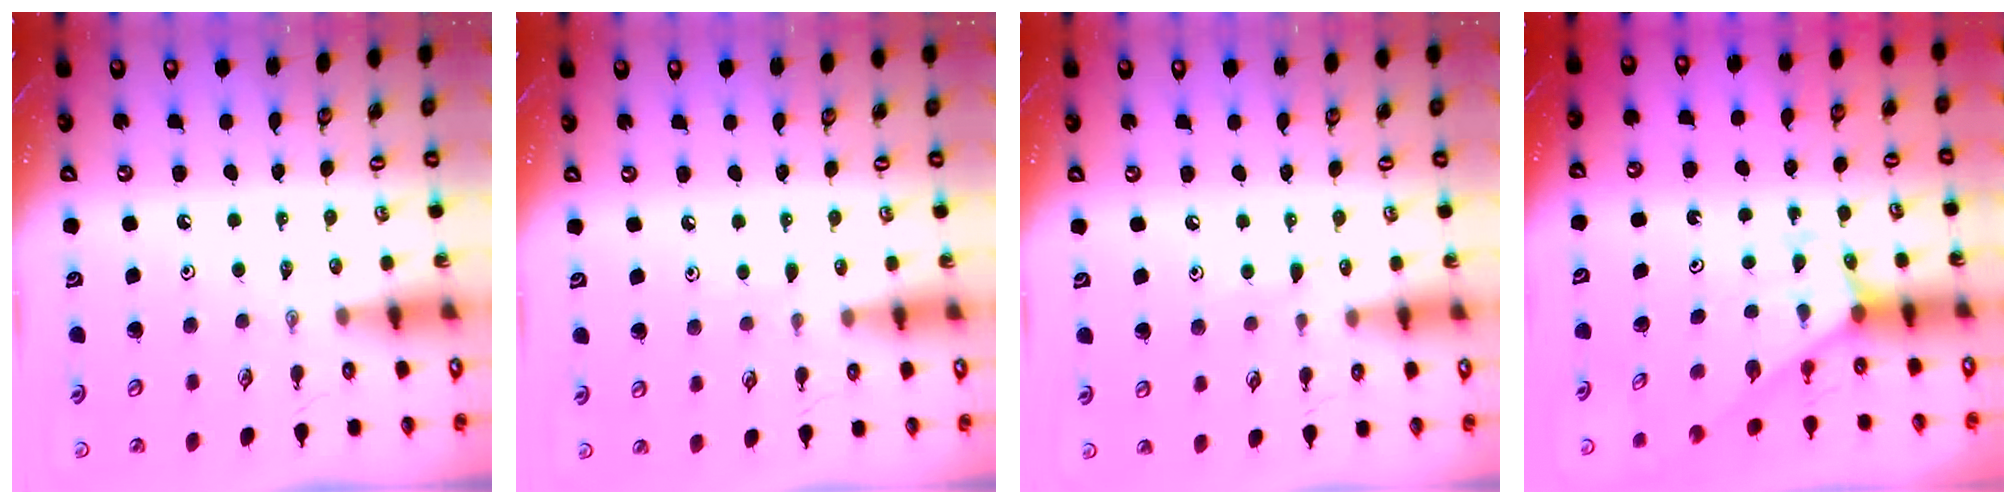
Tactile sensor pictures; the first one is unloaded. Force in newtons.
{"total": 2.5, "press": 2.4, "slide": 0.3}
{"total": 6.0, "press": 6.0, "slide": 0.6}
{"total": 2.5, "press": 2.5, "slide": 0.2}